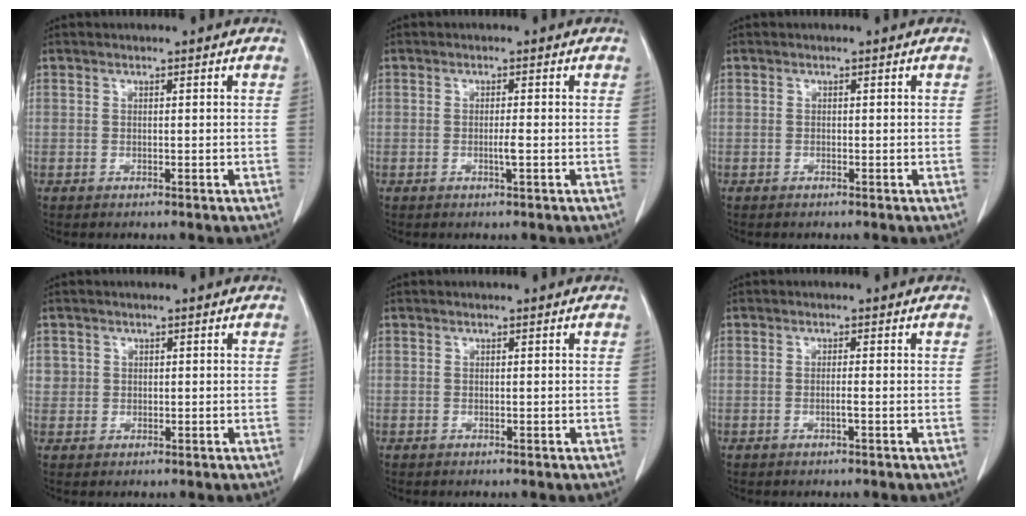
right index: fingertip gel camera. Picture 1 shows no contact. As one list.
[{"total": 1.4, "force": [-0.3, -0.1, 1.3], "torque": [-0.024, -0.001, -0.004]}, {"total": 0.0}, {"total": 1.8, "force": [0.5, 1.7, 0.2], "torque": [0.016, 0.004, 0.008]}, {"total": 0.0}, {"total": 1.0, "force": [-0.3, -0.2, 0.9], "torque": [-0.014, 0.001, -0.004]}]